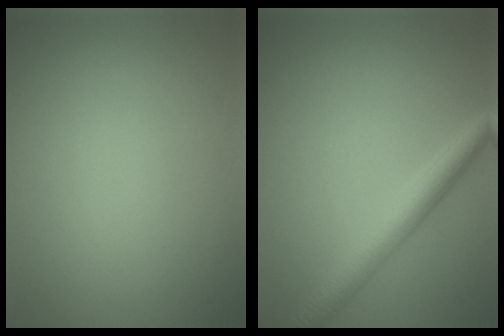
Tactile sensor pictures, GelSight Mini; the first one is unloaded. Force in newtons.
{"total": 3.6, "press": 3.6, "slide": 0.1}